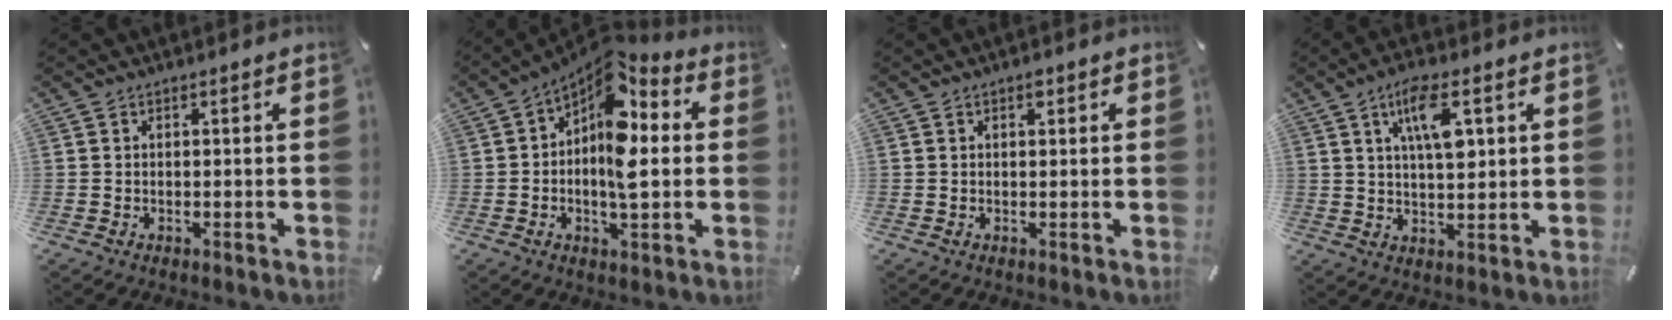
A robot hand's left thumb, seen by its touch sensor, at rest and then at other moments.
{"total": 13.4, "force": [3.0, 6.9, 11.1], "torque": [-0.193, -0.044, 0.049]}
{"total": 1.6, "force": [0.6, 1.0, 1.1], "torque": [-0.008, -0.002, 0.006]}
{"total": 9.5, "force": [3.6, 3.7, 8.0], "torque": [-0.139, -0.002, 0.058]}